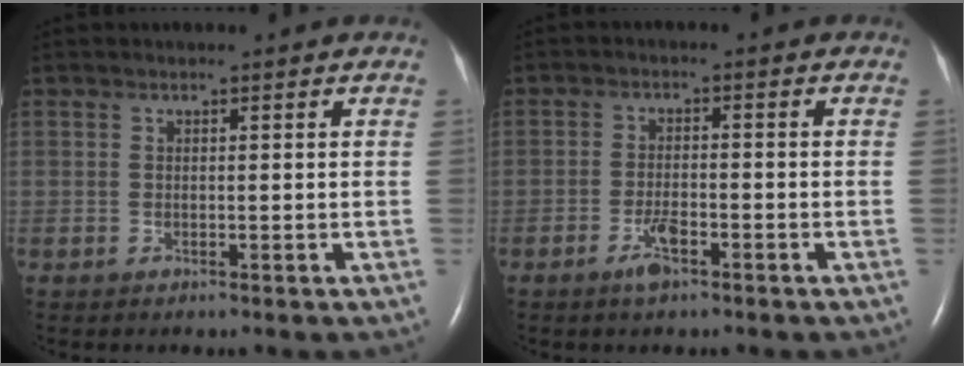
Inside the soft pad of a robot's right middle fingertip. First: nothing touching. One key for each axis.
{"total": 3.2, "fx": -2.1, "fy": 0.7, "fz": 2.4, "tx": -0.053, "ty": -0.001, "tz": -0.039}